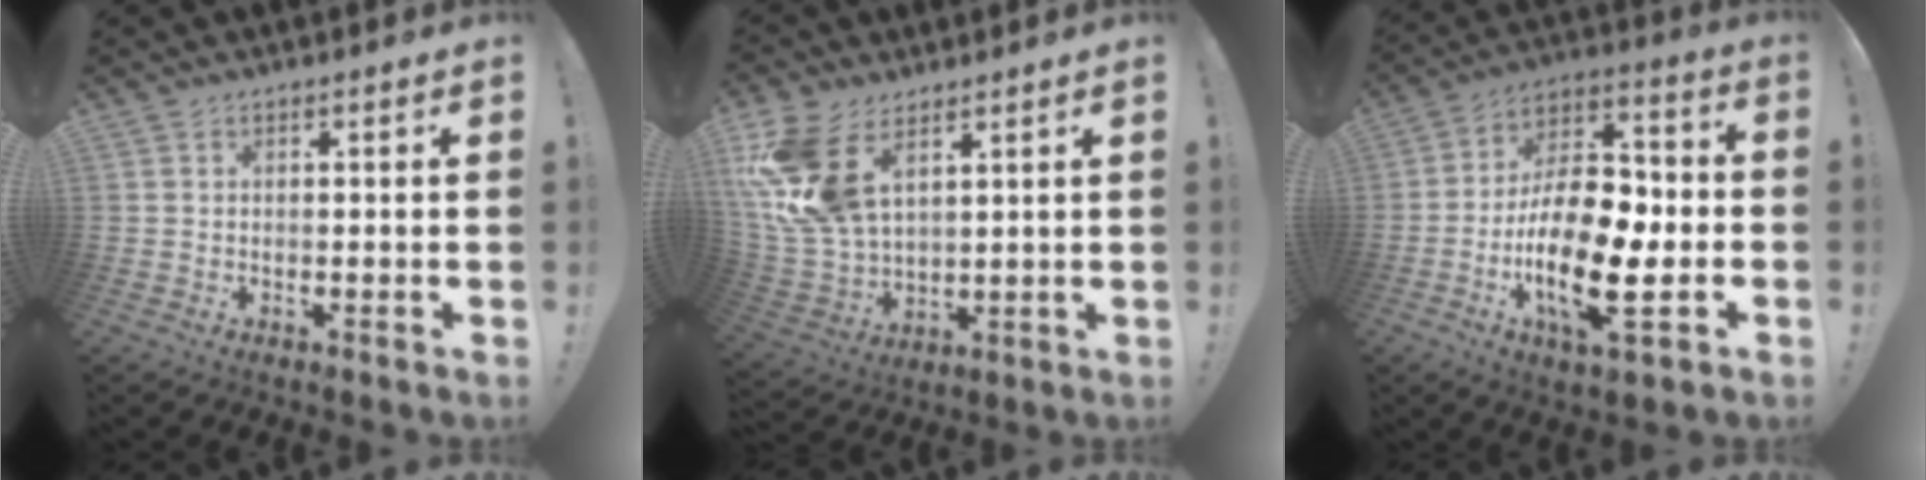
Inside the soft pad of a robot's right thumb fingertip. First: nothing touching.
{"total": 16.1, "force": [7.6, 9.4, 10.7], "torque": [-0.222, -0.040, 0.148]}
{"total": 22.5, "force": [-6.3, 10.6, 18.8], "torque": [-0.358, 0.027, -0.100]}